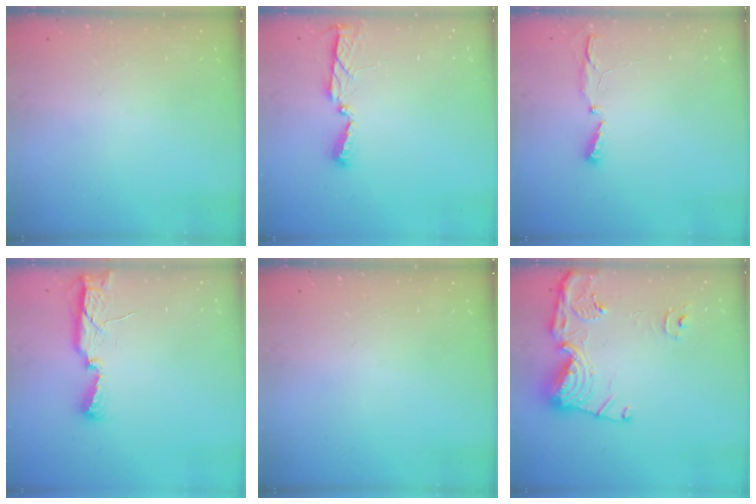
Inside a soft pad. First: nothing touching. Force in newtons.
{"total": 4.0, "press": 4.0, "slide": 0.5}
{"total": 3.5, "press": 3.4, "slide": 0.8}
{"total": 9.0, "press": 7.8, "slide": 4.5}
{"total": 0.0}
{"total": 16.3, "press": 16.2, "slide": 1.5}